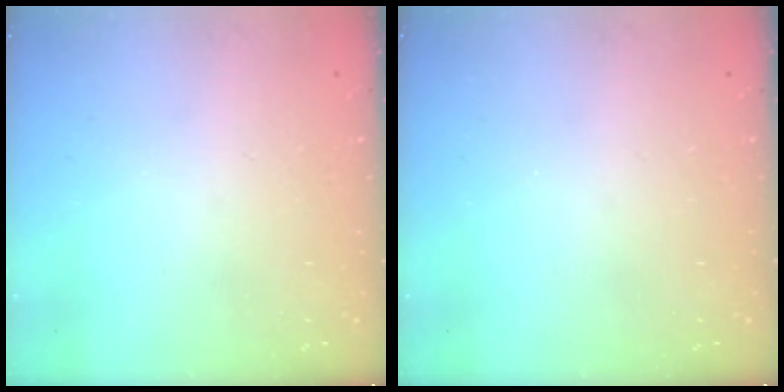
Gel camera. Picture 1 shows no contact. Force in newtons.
{"total": 0.0}